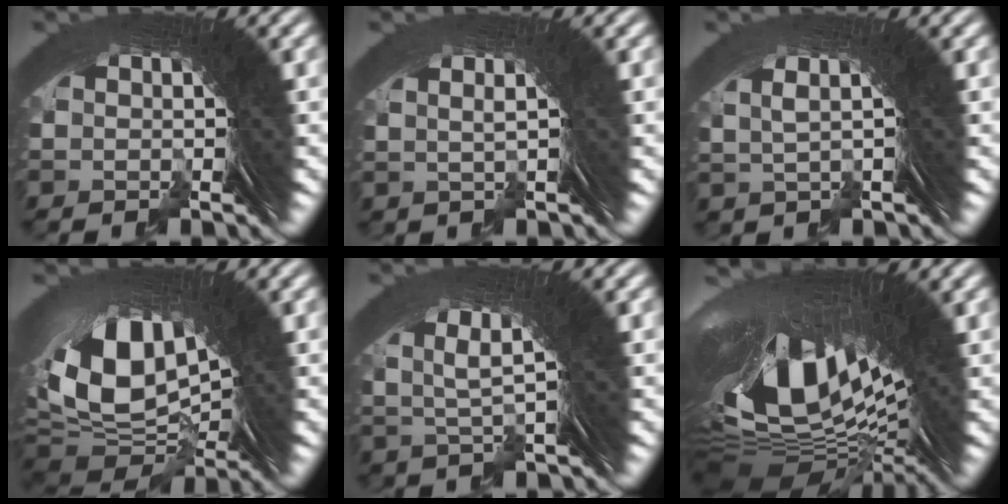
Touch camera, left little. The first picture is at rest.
{"total": 3.0, "force": [1.6, -0.2, 2.6], "torque": [-0.026, 0.012, 0.023]}
{"total": 4.0, "force": [2.0, 0.8, 3.4], "torque": [-0.051, 0.016, 0.028]}
{"total": 12.7, "force": [0.8, 8.8, 9.0], "torque": [-0.183, -0.023, 0.024]}
{"total": 7.2, "force": [3.6, 2.0, 5.9], "torque": [-0.089, 0.024, 0.047]}
{"total": 24.3, "force": [0.5, 12.5, 20.9], "torque": [-0.358, -0.038, 0.035]}